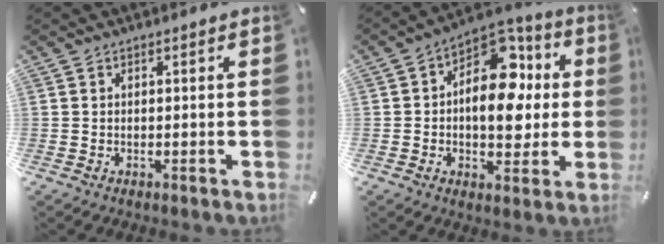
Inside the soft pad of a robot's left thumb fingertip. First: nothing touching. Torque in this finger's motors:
{"motor_torque": [1.64, 1.63, 0.94, -0.23, 0.36]}